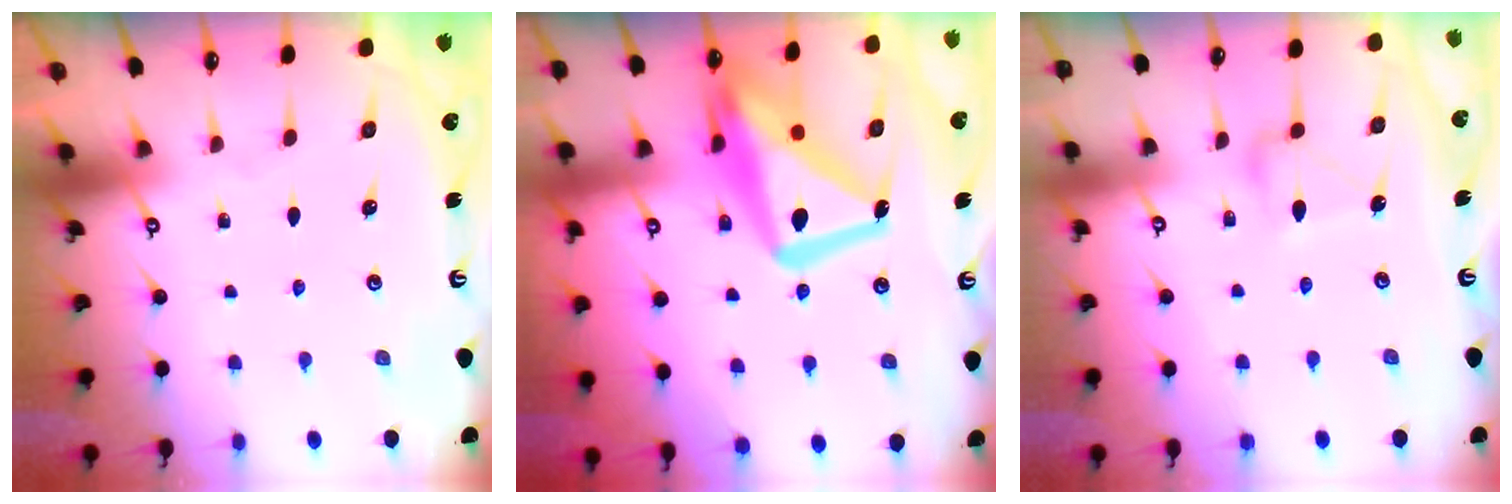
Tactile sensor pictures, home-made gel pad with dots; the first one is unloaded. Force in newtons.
{"total": 17.5, "press": 17.4, "slide": 1.7}
{"total": 9.6, "press": 9.6, "slide": 0.4}